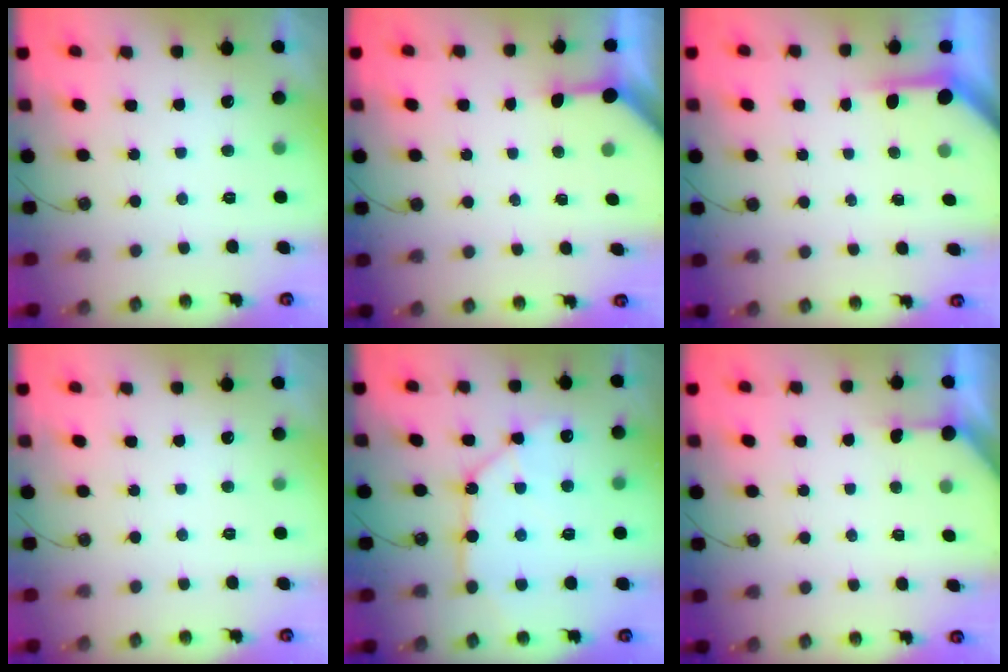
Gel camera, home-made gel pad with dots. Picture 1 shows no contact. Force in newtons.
{"total": 3.3, "press": 3.3, "slide": 0.3}
{"total": 3.9, "press": 3.9, "slide": 0.3}
{"total": 0.0}
{"total": 10.2, "press": 10.1, "slide": 1.4}
{"total": 2.7, "press": 2.7, "slide": 0.3}